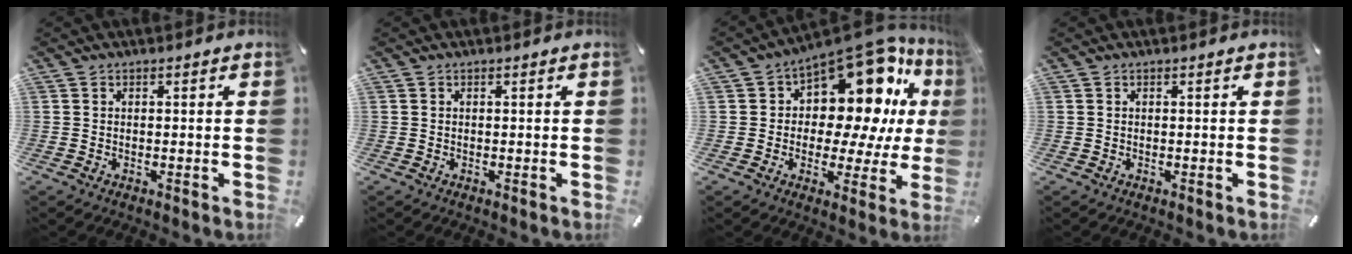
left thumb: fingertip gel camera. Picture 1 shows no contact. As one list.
[{"total": 0.0}, {"total": 18.0, "force": [8.6, 10.3, 12.0], "torque": [-0.160, -0.091, 0.141]}, {"total": 0.0}]